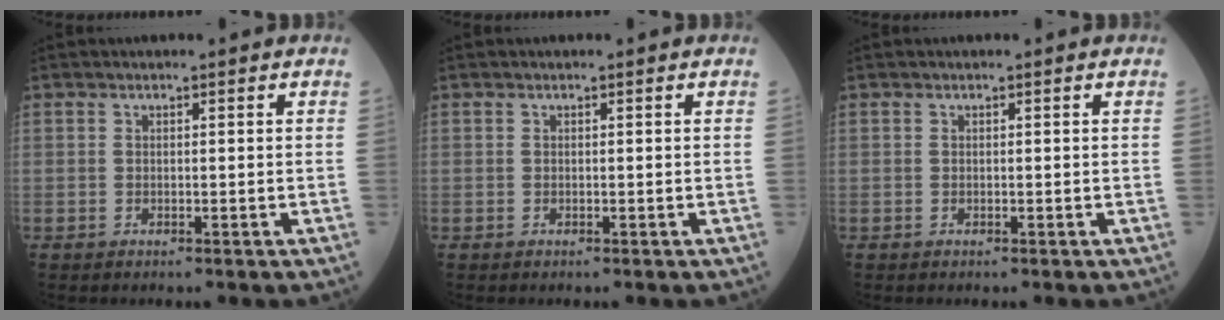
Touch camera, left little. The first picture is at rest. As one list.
[{"total": 0.0}, {"total": 0.0}]